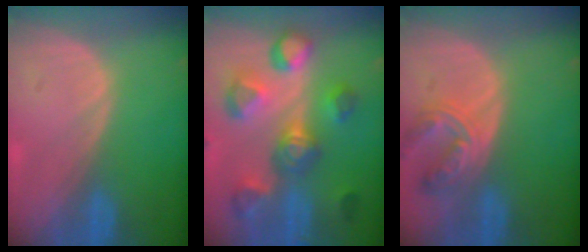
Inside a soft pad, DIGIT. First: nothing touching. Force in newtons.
{"total": 10.1, "press": 9.8, "slide": 2.4}
{"total": 7.1, "press": 6.4, "slide": 3.2}